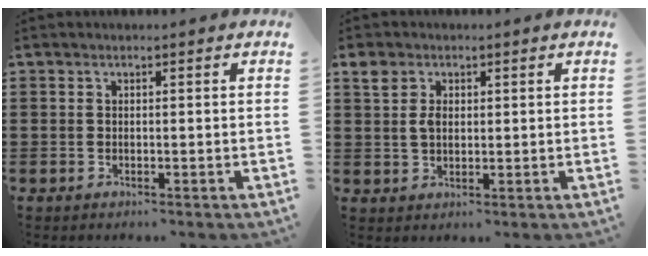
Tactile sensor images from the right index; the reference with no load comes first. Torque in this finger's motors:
{"motor_torque": [0.03, 0.02, 0.13, 0.09]}